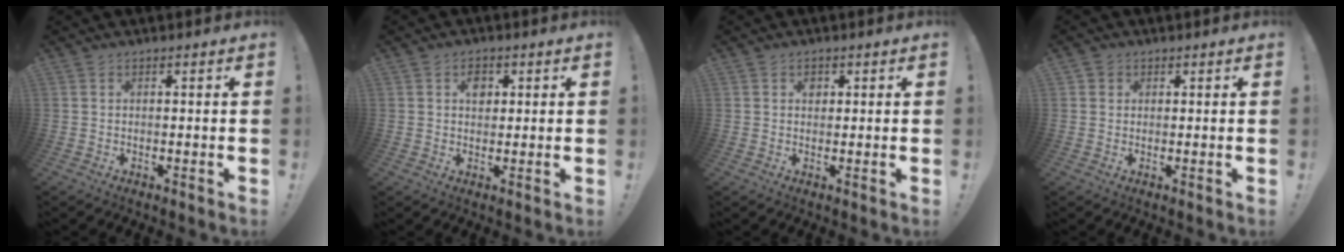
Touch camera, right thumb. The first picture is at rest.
{"total": 3.5, "force": [1.1, 2.6, 2.0], "torque": [-0.018, -0.003, 0.014]}
{"total": 1.4, "force": [0.3, 1.2, 0.6], "torque": [-0.003, 0.000, 0.002]}
{"total": 1.7, "force": [0.8, 1.4, 0.2], "torque": [0.000, -0.001, 0.014]}